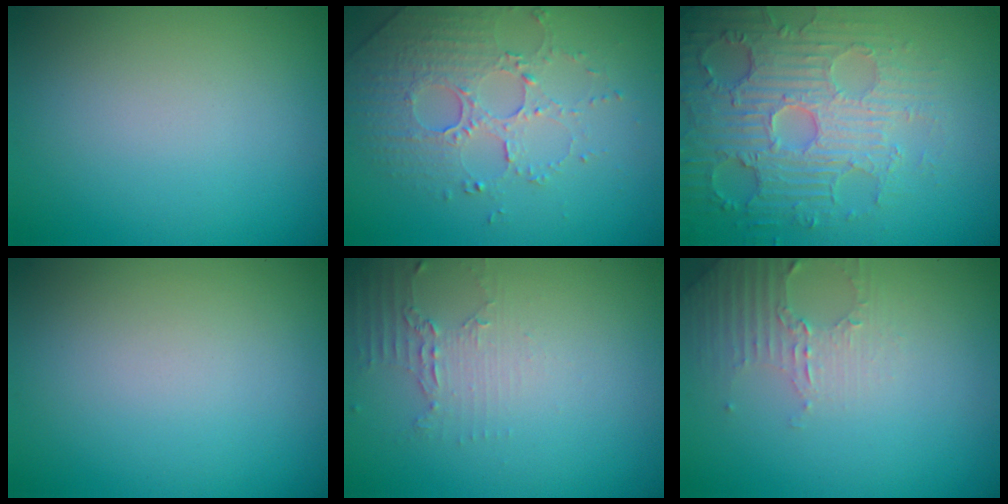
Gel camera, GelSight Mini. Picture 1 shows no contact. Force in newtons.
{"total": 5.0, "press": 3.4, "slide": 3.6}
{"total": 6.2, "press": 5.5, "slide": 2.8}
{"total": 0.0}
{"total": 2.2, "press": 1.6, "slide": 1.5}
{"total": 2.6, "press": 2.5, "slide": 0.7}